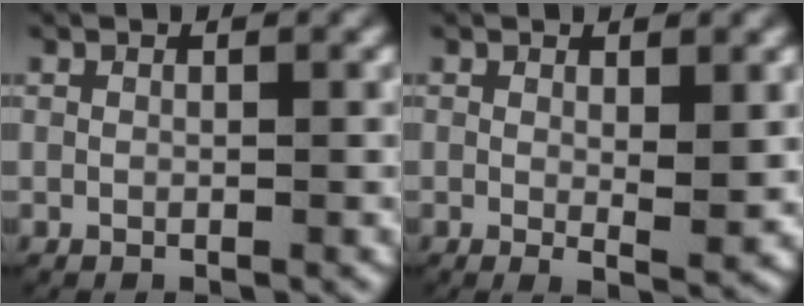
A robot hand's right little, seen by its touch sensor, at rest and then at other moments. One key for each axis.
{"total": 1.9, "fx": 0.6, "fy": 0.4, "fz": 1.8, "tx": -0.027, "ty": -0.015, "tz": 0.012}